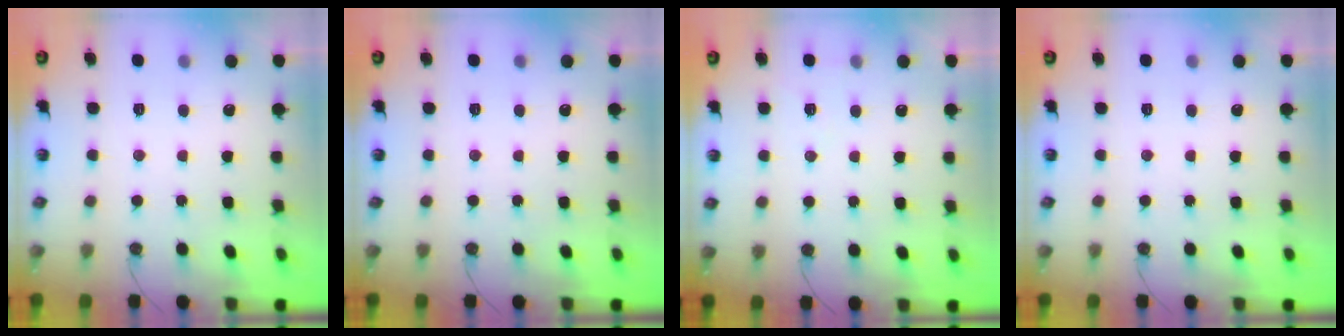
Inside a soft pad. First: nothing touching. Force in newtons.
{"total": 0.0}
{"total": 6.5, "press": 4.9, "slide": 4.2}
{"total": 0.0}